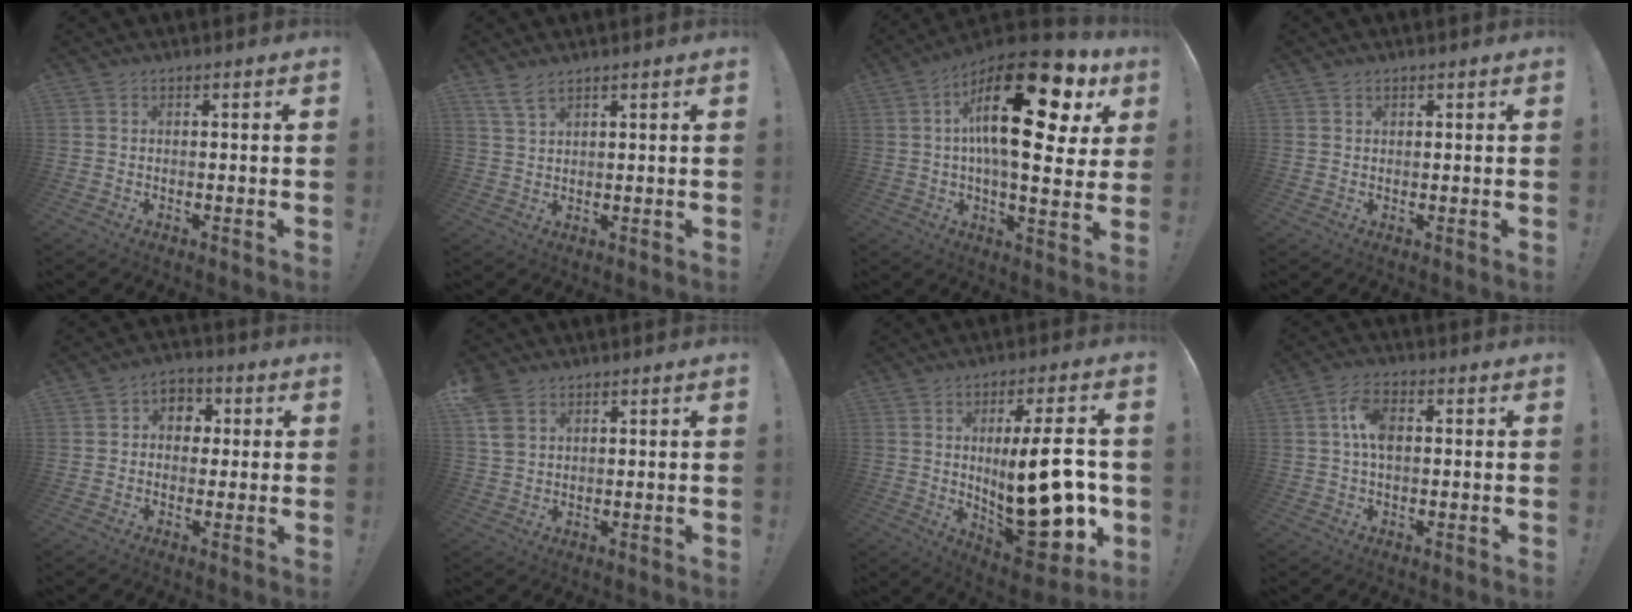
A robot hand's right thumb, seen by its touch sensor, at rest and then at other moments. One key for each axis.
{"total": 4.9, "fx": 3.8, "fy": 1.8, "fz": 2.4, "tx": -0.039, "ty": -0.018, "tz": 0.071}
{"total": 26.7, "fx": 8.5, "fy": 9.8, "fz": 23.4, "tx": -0.367, "ty": -0.049, "tz": 0.137}
{"total": 1.0, "fx": 0.8, "fy": 0.7, "fz": 0.2, "tx": 0.002, "ty": -0.002, "tz": 0.014}
{"total": 5.9, "fx": 0.2, "fy": 5.4, "fz": 2.4, "tx": -0.027, "ty": 0.008, "tz": 0.008}
{"total": 6.1, "fx": 3.4, "fy": 4.0, "fz": 3.1, "tx": -0.057, "ty": -0.010, "tz": 0.066}
{"total": 24.3, "fx": -0.9, "fy": 8.9, "fz": 22.6, "tx": -0.331, "ty": -0.010, "tz": -0.005}
{"total": 7.4, "fx": 1.0, "fy": 4.2, "fz": 5.9, "tx": -0.110, "ty": 0.004, "tz": 0.015}